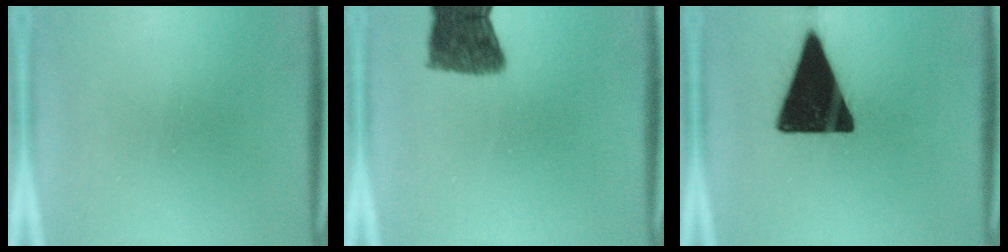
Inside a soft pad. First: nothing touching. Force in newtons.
{"total": 10.2}
{"total": 19.5}